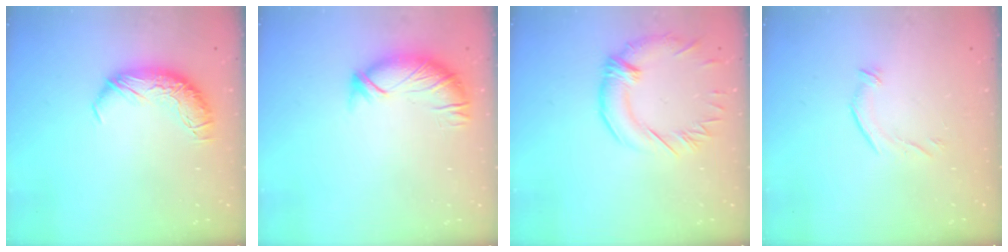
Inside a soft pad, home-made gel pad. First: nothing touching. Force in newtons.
{"total": 3.7, "press": 3.4, "slide": 1.3}
{"total": 2.7, "press": 2.2, "slide": 1.5}
{"total": 5.5, "press": 5.3, "slide": 1.4}